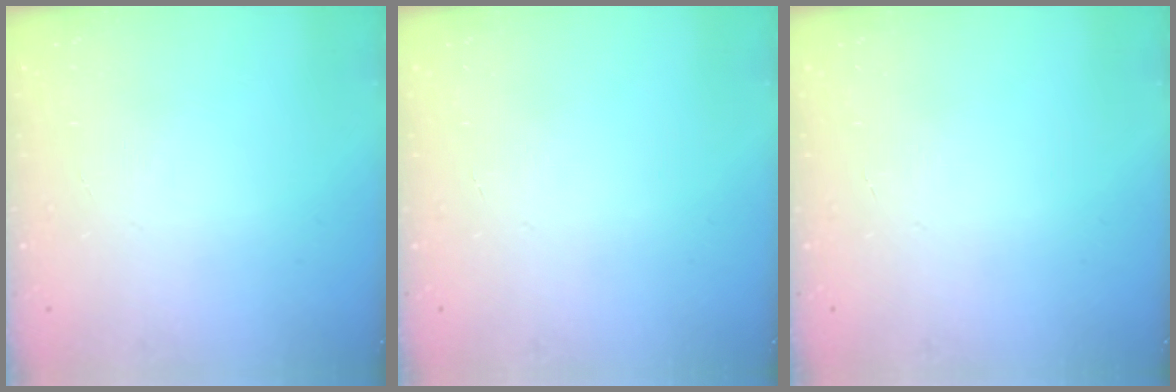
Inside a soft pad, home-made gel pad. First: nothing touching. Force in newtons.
{"total": 0.0}
{"total": 0.0}